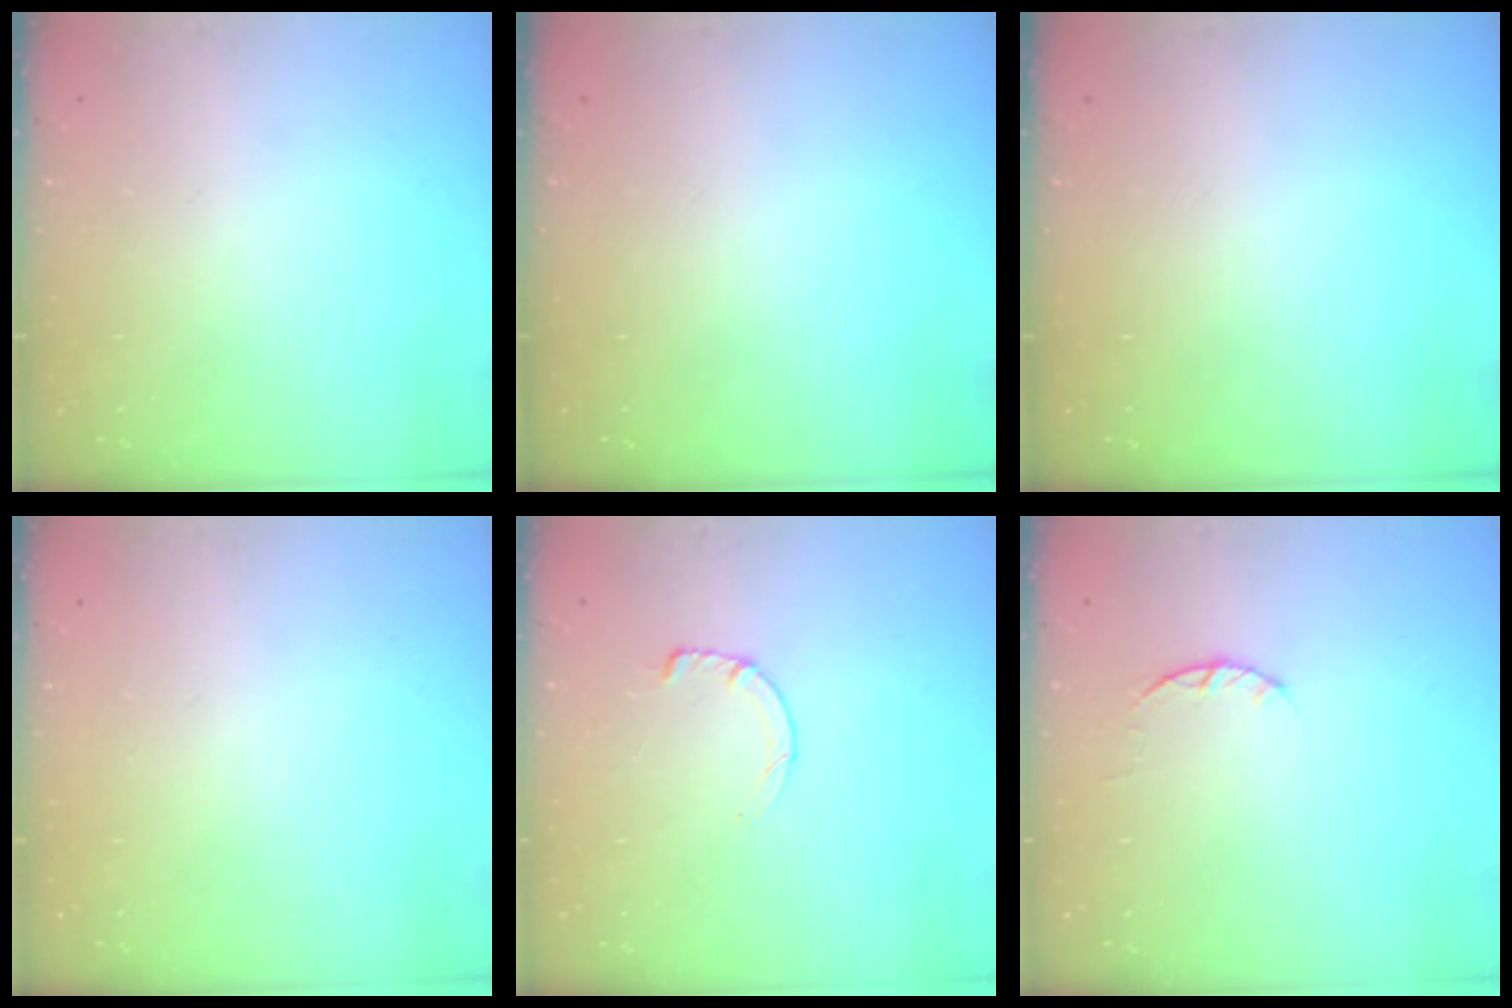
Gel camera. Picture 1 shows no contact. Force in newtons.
{"total": 0.0}
{"total": 0.0}
{"total": 2.5, "press": 2.5, "slide": 0.2}
{"total": 3.4, "press": 3.4, "slide": 0.4}
{"total": 2.3, "press": 2.3, "slide": 0.4}